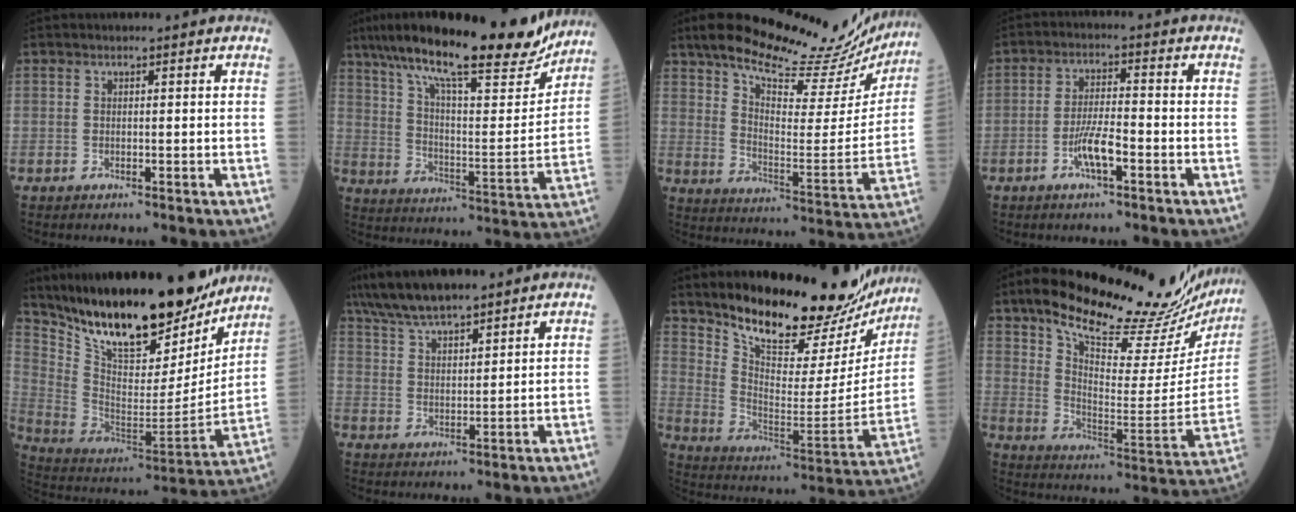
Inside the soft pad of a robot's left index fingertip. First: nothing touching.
{"total": 23.7, "force": [19.2, 3.9, 13.4], "torque": [-0.227, 0.008, 0.288]}
{"total": 24.0, "force": [21.1, 5.3, 10.2], "torque": [-0.155, -0.028, 0.282]}
{"total": 5.2, "force": [-2.4, 1.0, 4.5], "torque": [-0.092, 0.001, -0.047]}
{"total": 25.7, "force": [21.2, 7.0, 12.6], "torque": [-0.223, -0.028, 0.336]}
{"total": 9.5, "force": [8.1, 1.7, 4.6], "torque": [-0.093, 0.024, 0.152]}
{"total": 24.0, "force": [21.2, 7.0, 8.7], "torque": [-0.134, -0.053, 0.300]}
{"total": 27.7, "force": [23.6, 5.4, 13.4], "torque": [-0.214, -0.053, 0.317]}